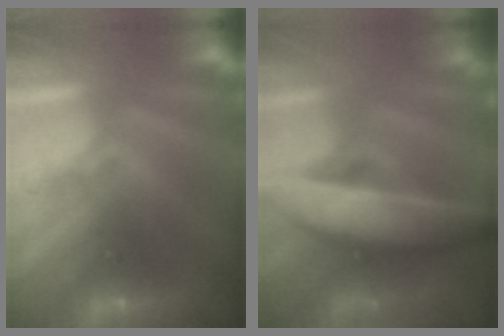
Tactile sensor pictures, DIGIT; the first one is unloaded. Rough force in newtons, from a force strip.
{"total": 9.7}